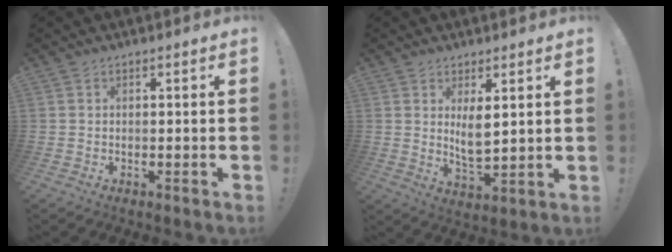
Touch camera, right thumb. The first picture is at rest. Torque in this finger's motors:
{"motor_torque": [-0.15, 0.48, 0.41, 0.42, 0.14]}